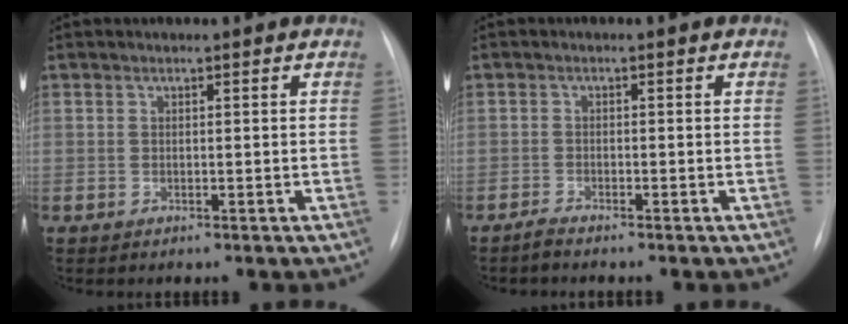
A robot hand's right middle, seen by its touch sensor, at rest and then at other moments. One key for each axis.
{"total": 1.2, "fx": -1.1, "fy": -0.2, "fz": 0.3, "tx": -0.018, "ty": -0.006, "tz": -0.022}